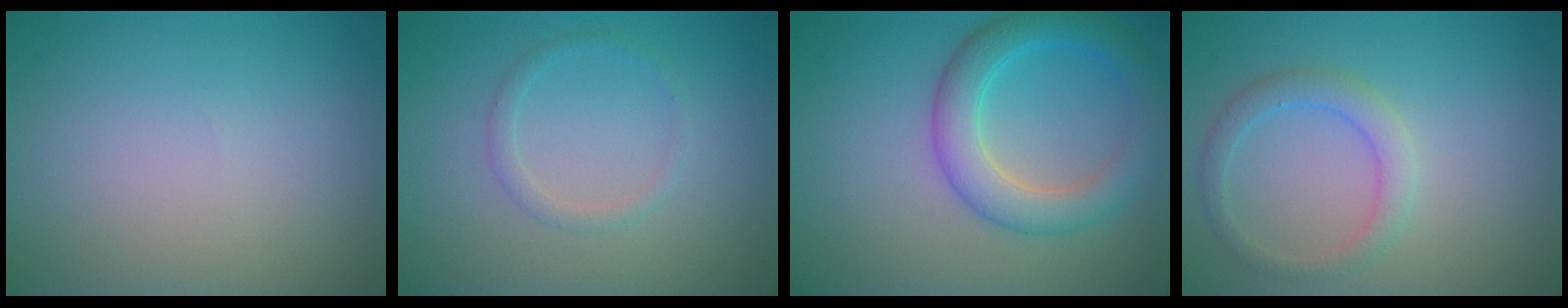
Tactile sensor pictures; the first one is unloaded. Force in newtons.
{"total": 1.2, "press": 1.2, "slide": 0.0}
{"total": 4.7, "press": 4.7, "slide": 0.0}
{"total": 2.3, "press": 2.3, "slide": 0.2}